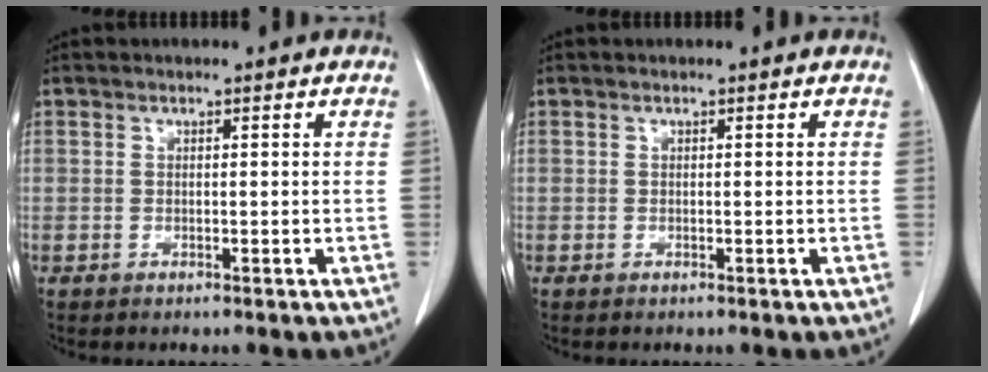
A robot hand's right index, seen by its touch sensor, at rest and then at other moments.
{"total": 0.0}